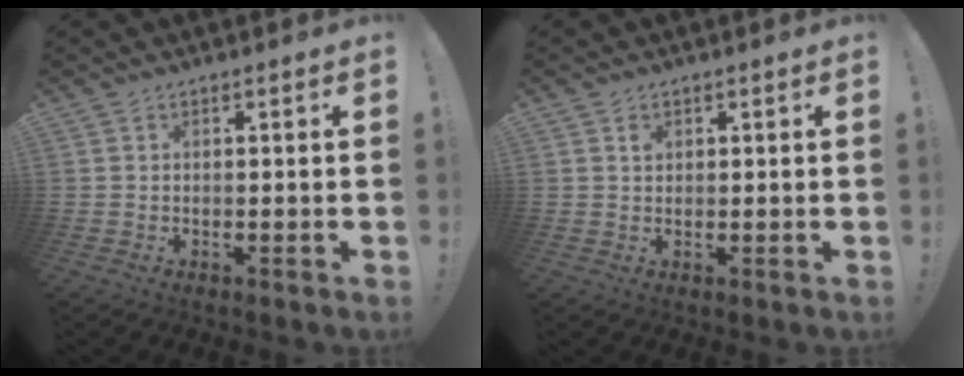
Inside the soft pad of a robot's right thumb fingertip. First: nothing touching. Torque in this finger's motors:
{"motor_torque": [0.01, -0.32, -0.10, 0.12, 0.00]}